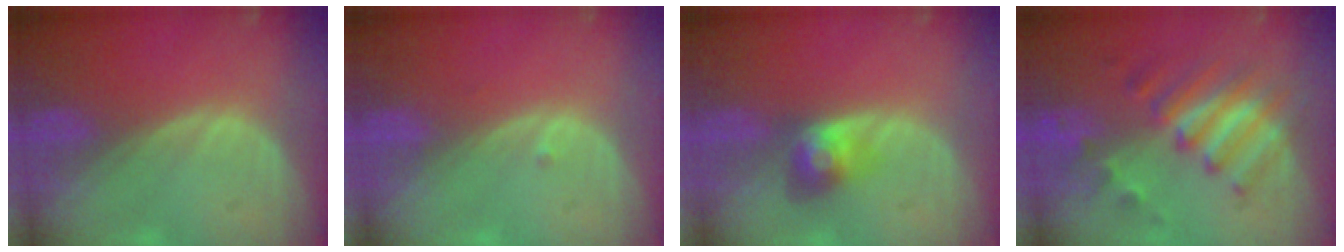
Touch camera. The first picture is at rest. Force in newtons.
{"total": 0.5, "press": 0.4, "slide": 0.3}
{"total": 3.7, "press": 3.7, "slide": 0.2}
{"total": 7.6, "press": 7.5, "slide": 1.0}